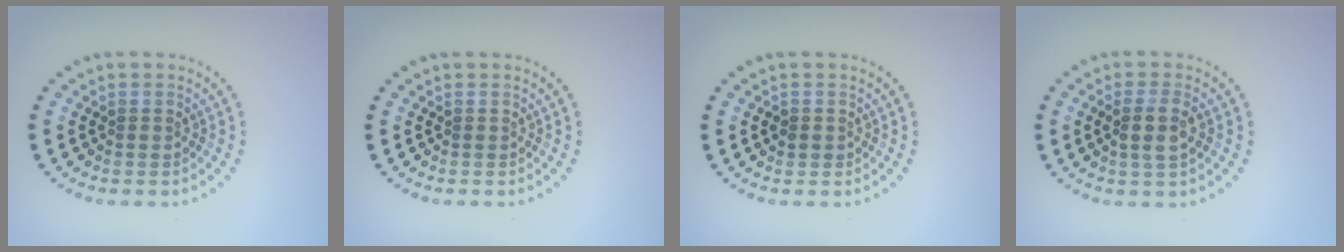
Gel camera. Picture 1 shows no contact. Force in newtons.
{"total": 0.0}
{"total": 1.0, "press": 1.0, "slide": 0.3}
{"total": 2.5, "press": 2.3, "slide": 0.9}